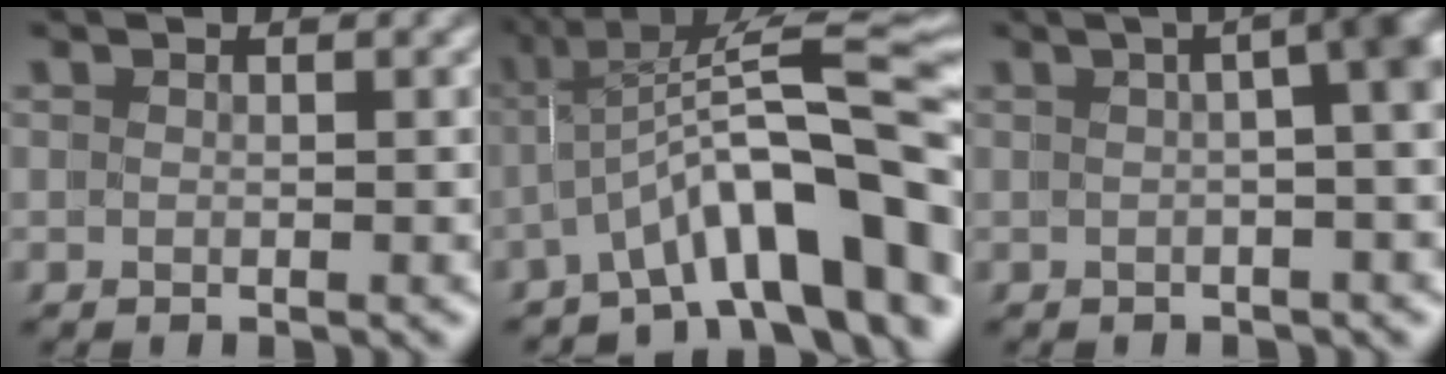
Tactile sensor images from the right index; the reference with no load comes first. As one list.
[{"total": 11.4, "force": [-2.3, 3.7, 10.5], "torque": [-0.145, -0.005, -0.023]}, {"total": 7.8, "force": [0.6, 2.9, 7.2], "torque": [-0.048, 0.042, -0.006]}]